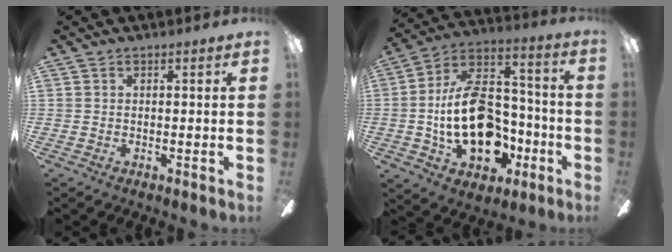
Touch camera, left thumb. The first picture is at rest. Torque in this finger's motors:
{"motor_torque": [2.43, 2.58, 0.53, 0.63, 0.23]}